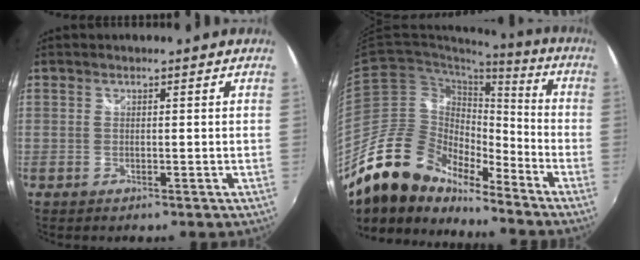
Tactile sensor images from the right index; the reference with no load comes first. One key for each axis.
{"total": 18.0, "fx": -14.9, "fy": 7.7, "fz": 6.5, "tx": -0.120, "ty": 0.026, "tz": -0.276}